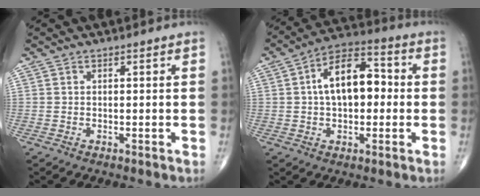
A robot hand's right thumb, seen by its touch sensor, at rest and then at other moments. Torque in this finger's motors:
{"motor_torque": [-0.42, 1.23, 0.75, 0.45, 0.08]}